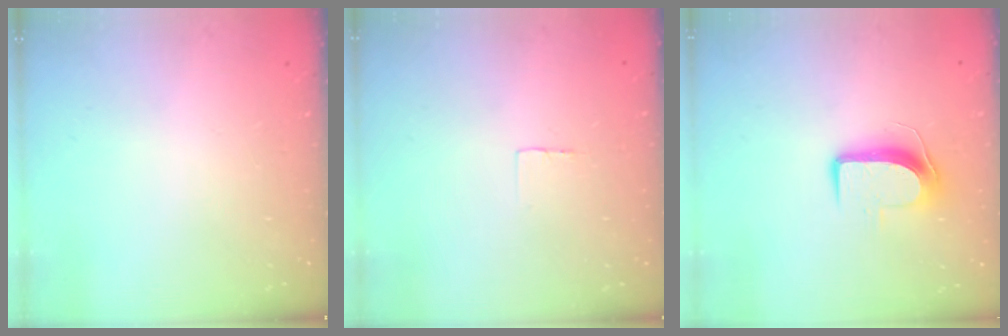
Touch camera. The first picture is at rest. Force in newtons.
{"total": 2.3, "press": 2.3, "slide": 0.1}
{"total": 8.7, "press": 8.6, "slide": 0.5}